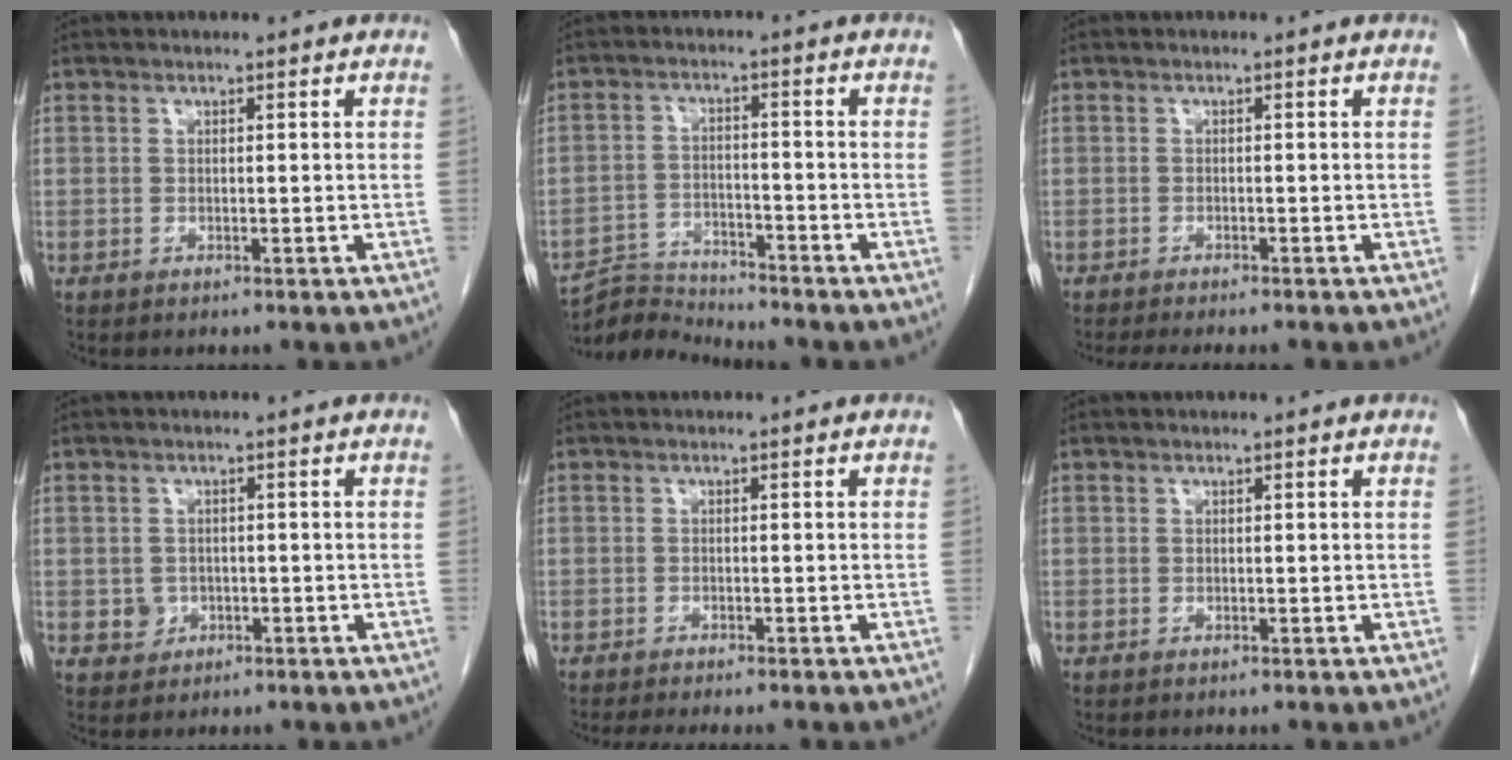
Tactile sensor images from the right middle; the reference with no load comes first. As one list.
[{"total": 5.8, "force": [-5.6, -0.7, -1.3], "torque": [0.016, -0.003, -0.102]}, {"total": 6.5, "force": [-5.7, 1.0, 3.1], "torque": [-0.035, -0.009, -0.081]}, {"total": 2.2, "force": [-0.5, 2.0, 0.5], "torque": [-0.002, 0.007, 0.000]}, {"total": 5.8, "force": [-4.9, 0.8, 2.9], "torque": [-0.031, -0.009, -0.070]}, {"total": 0.0}]